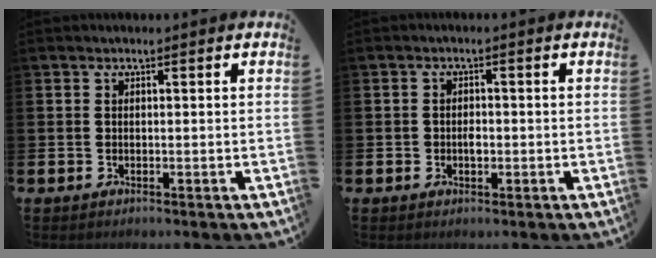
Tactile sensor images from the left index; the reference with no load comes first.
{"total": 1.5, "force": [-0.3, 1.1, 1.0], "torque": [0.004, -0.004, -0.012]}